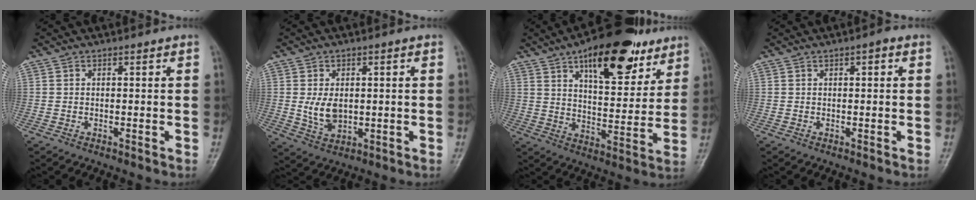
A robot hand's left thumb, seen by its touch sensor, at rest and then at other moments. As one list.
[{"total": 5.3, "force": [0.4, 3.5, 4.0], "torque": [-0.062, -0.011, 0.016]}, {"total": 20.1, "force": [11.6, 8.7, 14.0], "torque": [-0.161, -0.041, 0.178]}, {"total": 1.5, "force": [0.6, 0.5, 1.3], "torque": [-0.016, 0.003, 0.005]}]